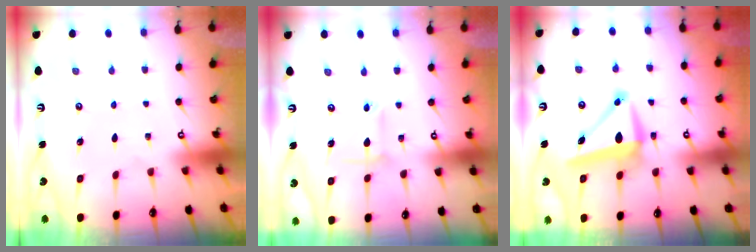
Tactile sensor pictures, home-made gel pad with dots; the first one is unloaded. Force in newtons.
{"total": 5.7, "press": 5.6, "slide": 1.1}
{"total": 9.7, "press": 9.3, "slide": 2.8}